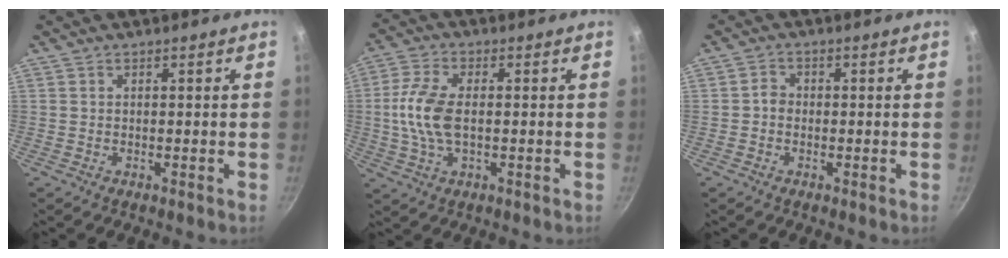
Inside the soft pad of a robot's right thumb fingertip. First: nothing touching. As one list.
[{"total": 9.4, "force": [-0.2, 4.9, 8.0], "torque": [-0.165, 0.013, -0.012]}, {"total": 1.9, "force": [-0.5, 1.6, 0.9], "torque": [-0.009, 0.013, -0.013]}]